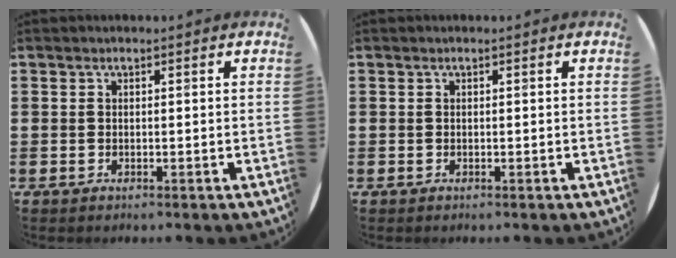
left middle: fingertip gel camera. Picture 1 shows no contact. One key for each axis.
{"total": 0.0}